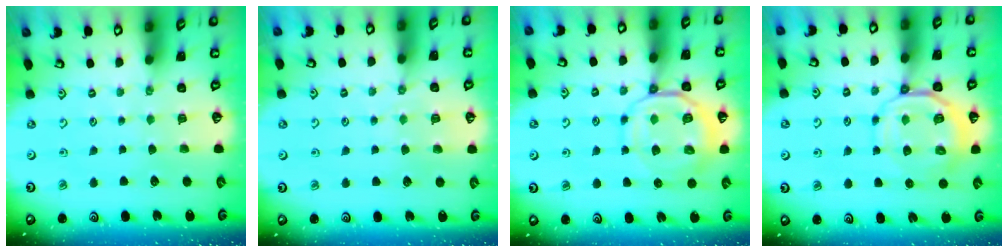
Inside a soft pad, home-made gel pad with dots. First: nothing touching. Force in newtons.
{"total": 2.8, "press": 2.8, "slide": 0.3}
{"total": 11.2, "press": 11.1, "slide": 1.5}
{"total": 9.7, "press": 9.5, "slide": 1.8}